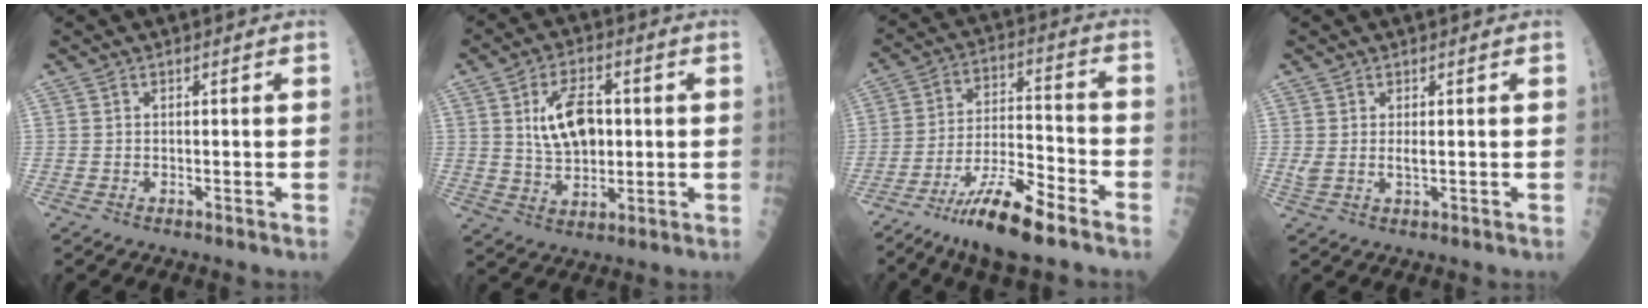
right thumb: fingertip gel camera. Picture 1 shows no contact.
{"total": 10.8, "force": [1.7, 6.2, 8.6], "torque": [-0.127, -0.002, 0.035]}
{"total": 14.9, "force": [-9.6, 2.8, 11.1], "torque": [-0.211, 0.046, -0.169]}
{"total": 2.4, "force": [0.4, 0.8, 2.2], "torque": [-0.049, 0.001, 0.014]}